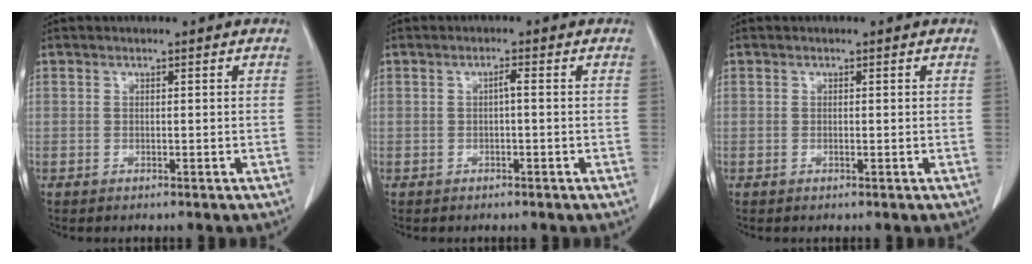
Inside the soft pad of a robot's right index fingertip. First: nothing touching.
{"total": 1.1, "force": [-0.1, 0.1, 1.0], "torque": [-0.017, 0.003, -0.001]}
{"total": 0.0}